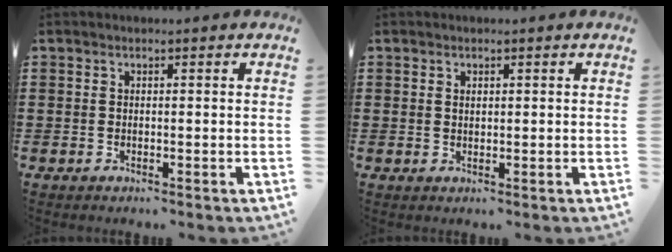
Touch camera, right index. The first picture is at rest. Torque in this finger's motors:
{"motor_torque": [-0.44, 0.56, -0.01, -0.01]}